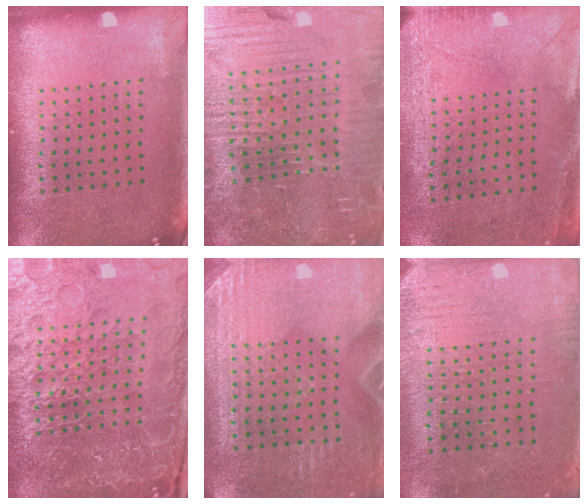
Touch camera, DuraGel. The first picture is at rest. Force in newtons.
{"total": 7.5, "press": 6.7, "slide": 3.4}
{"total": 2.9, "press": 2.3, "slide": 1.8}
{"total": 6.2, "press": 5.5, "slide": 2.8}
{"total": 2.9, "press": 2.9, "slide": 0.3}
{"total": 3.1, "press": 2.8, "slide": 1.3}